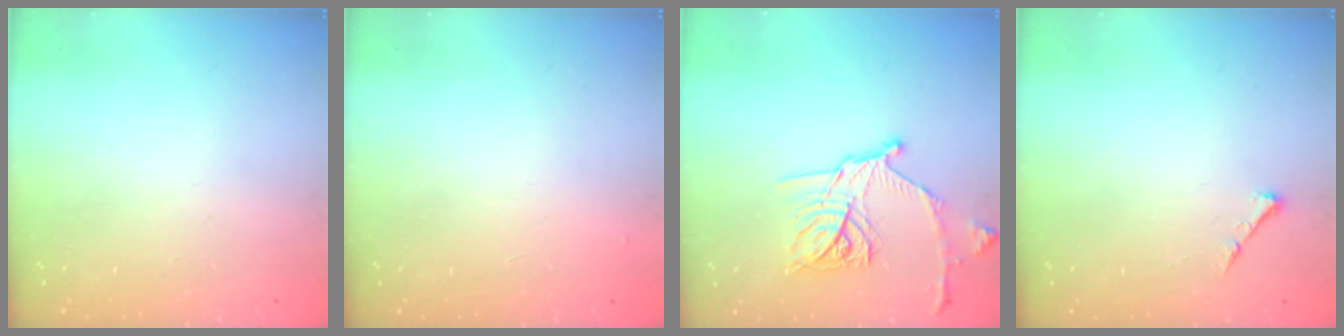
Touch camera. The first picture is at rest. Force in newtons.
{"total": 2.9, "press": 2.9, "slide": 0.1}
{"total": 16.7, "press": 16.6, "slide": 0.6}
{"total": 3.7, "press": 3.6, "slide": 0.5}